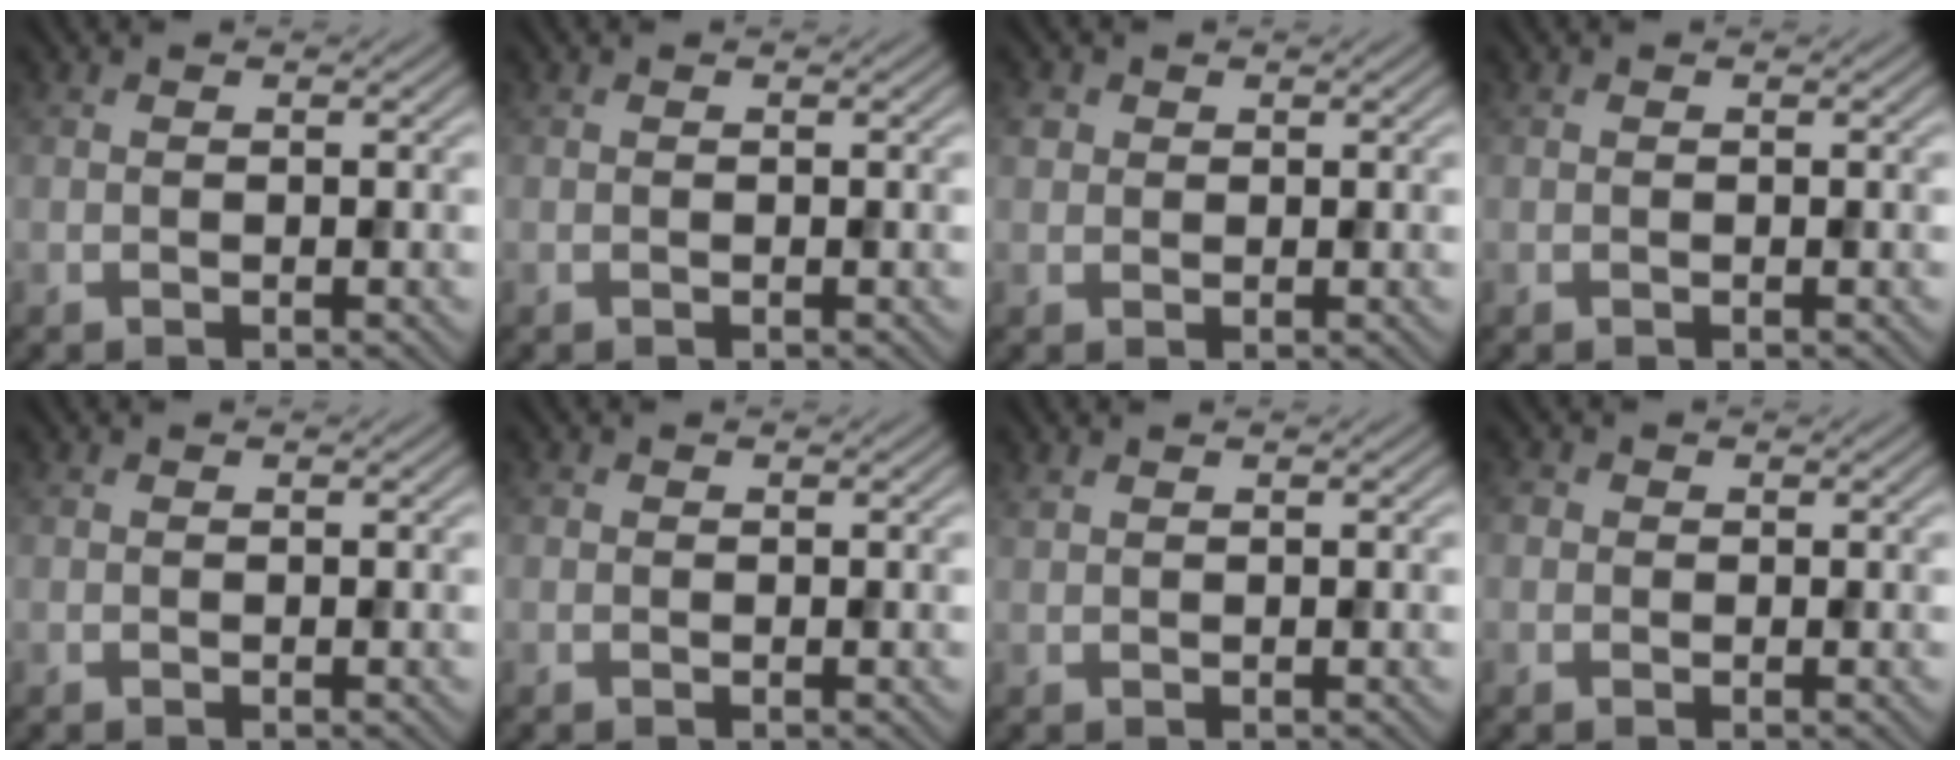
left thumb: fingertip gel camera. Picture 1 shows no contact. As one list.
[{"total": 0.0}, {"total": 1.7, "force": [0.5, 1.5, 0.5], "torque": [-0.013, 0.000, 0.008]}, {"total": 0.0}, {"total": 0.0}, {"total": 0.5, "force": [0.0, 0.5, 0.1], "torque": [0.002, -0.003, -0.003]}, {"total": 0.5, "force": [0.5, 0.1, 0.2], "torque": [-0.008, 0.002, 0.010]}, {"total": 1.4, "force": [0.1, 1.3, 0.3], "torque": [-0.007, -0.001, -0.003]}]